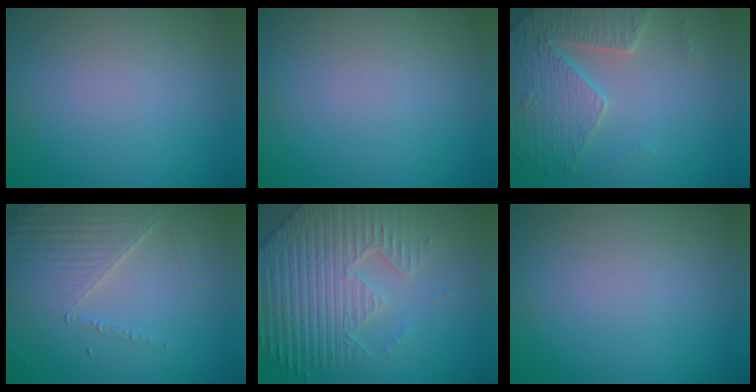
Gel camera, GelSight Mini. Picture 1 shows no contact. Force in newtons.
{"total": 0.0}
{"total": 5.0, "press": 4.5, "slide": 2.1}
{"total": 4.1, "press": 3.7, "slide": 1.8}
{"total": 8.2, "press": 5.9, "slide": 5.6}
{"total": 0.0}